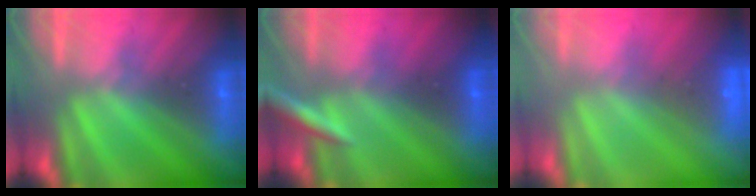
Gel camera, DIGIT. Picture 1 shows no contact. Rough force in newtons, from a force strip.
{"total": 2.9}
{"total": 8.4}